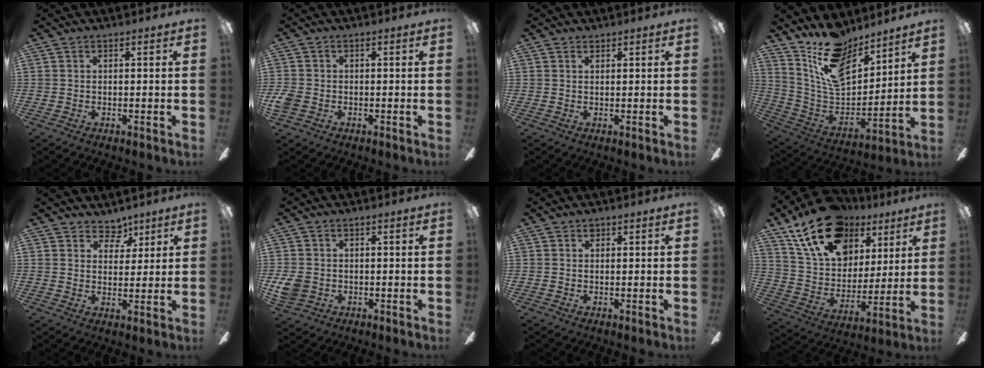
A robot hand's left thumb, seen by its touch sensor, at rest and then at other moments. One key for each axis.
{"total": 3.1, "fx": -1.0, "fy": 2.5, "fz": 1.6, "tx": -0.031, "ty": 0.007, "tz": -0.017}
{"total": 0.9, "fx": 0.8, "fy": 0.4, "fz": 0.2, "tx": -0.005, "ty": 0.001, "tz": 0.015}
{"total": 16.4, "fx": 12.5, "fy": 7.5, "fz": 7.5, "tx": -0.153, "ty": -0.076, "tz": 0.229}
{"total": 5.5, "fx": 4.1, "fy": 3.4, "fz": 1.4, "tx": -0.010, "ty": -0.024, "tz": 0.071}
{"total": 5.0, "fx": -0.7, "fy": 4.3, "fz": 2.4, "tx": -0.054, "ty": 0.004, "tz": -0.012}
{"total": 0.8, "fx": 0.5, "fy": 0.6, "fz": 0.2, "tx": -0.004, "ty": 0.003, "tz": 0.009}
{"total": 21.9, "fx": 12.9, "fy": 13.6, "fz": 11.2, "tx": -0.192, "ty": -0.056, "tz": 0.238}